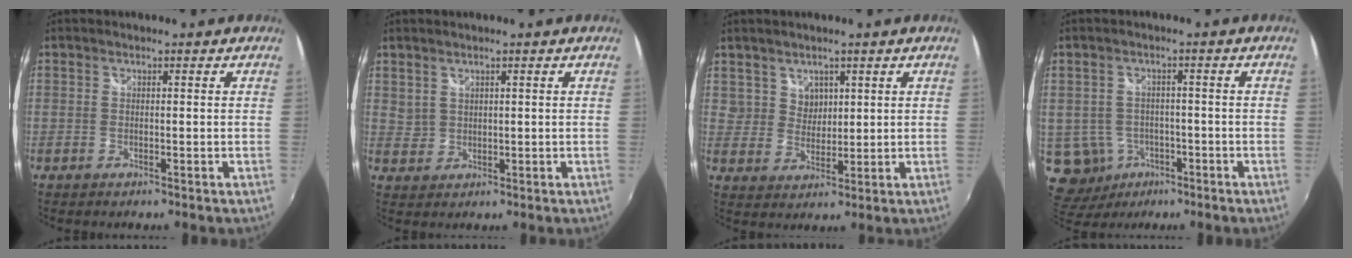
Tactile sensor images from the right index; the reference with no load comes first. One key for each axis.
{"total": 2.4, "fx": 1.8, "fy": 1.6, "fz": 0.5, "tx": -0.002, "ty": 0.003, "tz": 0.038}
{"total": 4.8, "fx": 2.9, "fy": 3.8, "fz": 0.3, "tx": 0.004, "ty": 0.008, "tz": 0.058}
{"total": 9.5, "fx": -3.4, "fy": 8.3, "fz": 3.1, "tx": -0.096, "ty": 0.002, "tz": -0.037}